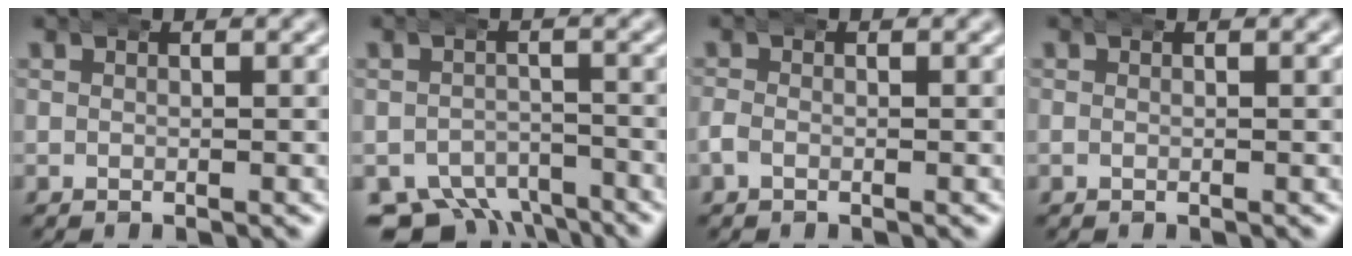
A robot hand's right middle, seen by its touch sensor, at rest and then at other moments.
{"total": 6.9, "force": [-5.0, 4.0, 2.3], "torque": [-0.038, -0.035, -0.075]}
{"total": 1.1, "force": [-0.7, 0.7, 0.5], "torque": [-0.017, 0.000, -0.014]}
{"total": 0.0}